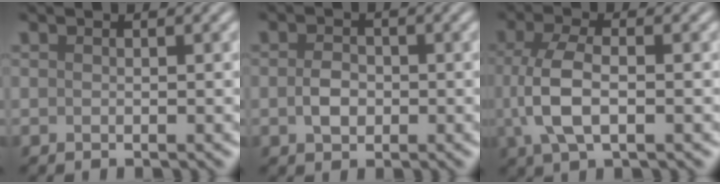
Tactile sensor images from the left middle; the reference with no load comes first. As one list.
[{"total": 1.9, "force": [-0.3, 1.4, 1.3], "torque": [-0.025, 0.002, -0.009]}, {"total": 5.0, "force": [-0.6, 2.4, 4.4], "torque": [-0.103, 0.006, -0.013]}]